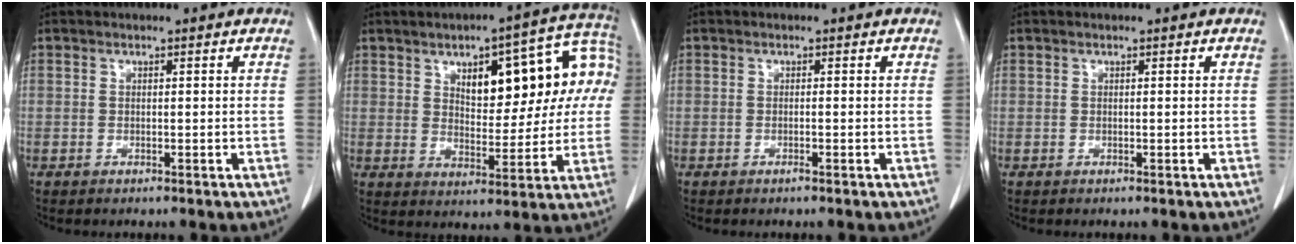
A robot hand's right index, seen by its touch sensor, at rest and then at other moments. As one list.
[{"total": 15.3, "force": [4.0, 6.4, 13.4], "torque": [-0.170, 0.045, 0.056]}, {"total": 0.5, "force": [-0.3, -0.1, 0.4], "torque": [-0.005, 0.002, -0.007]}, {"total": 0.0}]